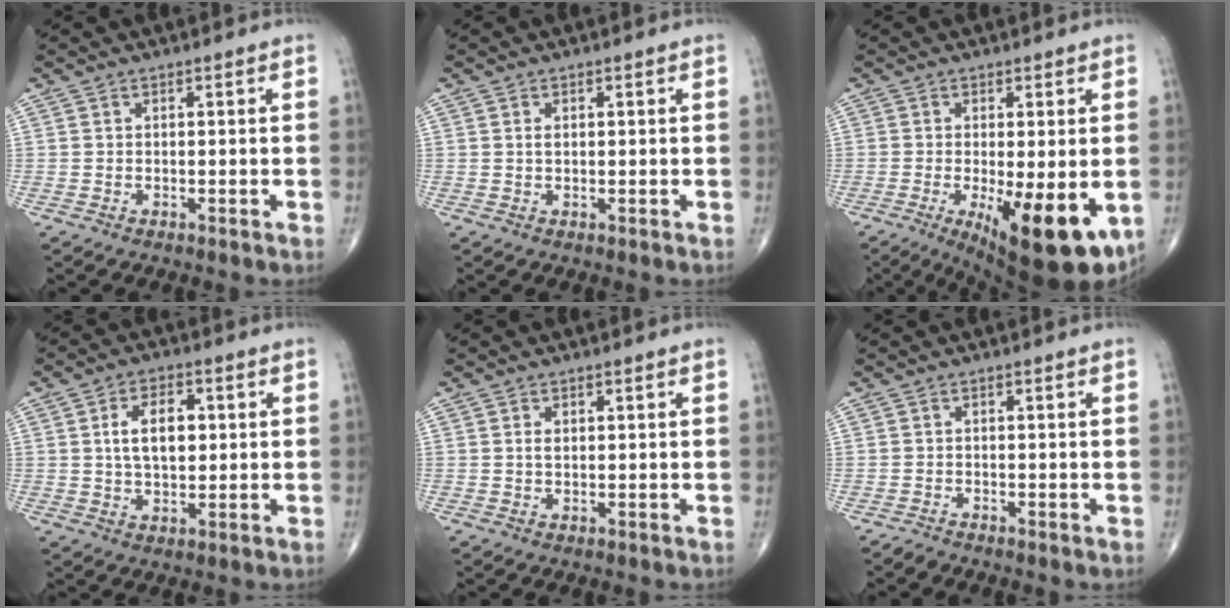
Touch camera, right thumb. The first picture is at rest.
{"total": 1.0, "force": [0.2, 0.6, 0.8], "torque": [-0.014, 0.004, 0.005]}
{"total": 14.9, "force": [-4.4, 4.9, 13.4], "torque": [-0.171, -0.024, -0.051]}
{"total": 8.2, "force": [1.3, 4.7, 6.6], "torque": [-0.100, 0.005, 0.022]}
{"total": 1.4, "force": [0.3, 0.9, 1.1], "torque": [-0.017, 0.002, 0.005]}
{"total": 0.9, "force": [-0.9, 0.1, 0.0], "torque": [-0.001, -0.005, -0.023]}